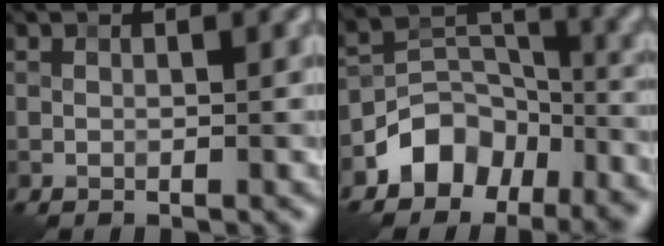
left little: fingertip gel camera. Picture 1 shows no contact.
{"total": 6.7, "force": [-4.4, 4.3, 2.6], "torque": [-0.025, -0.001, -0.085]}